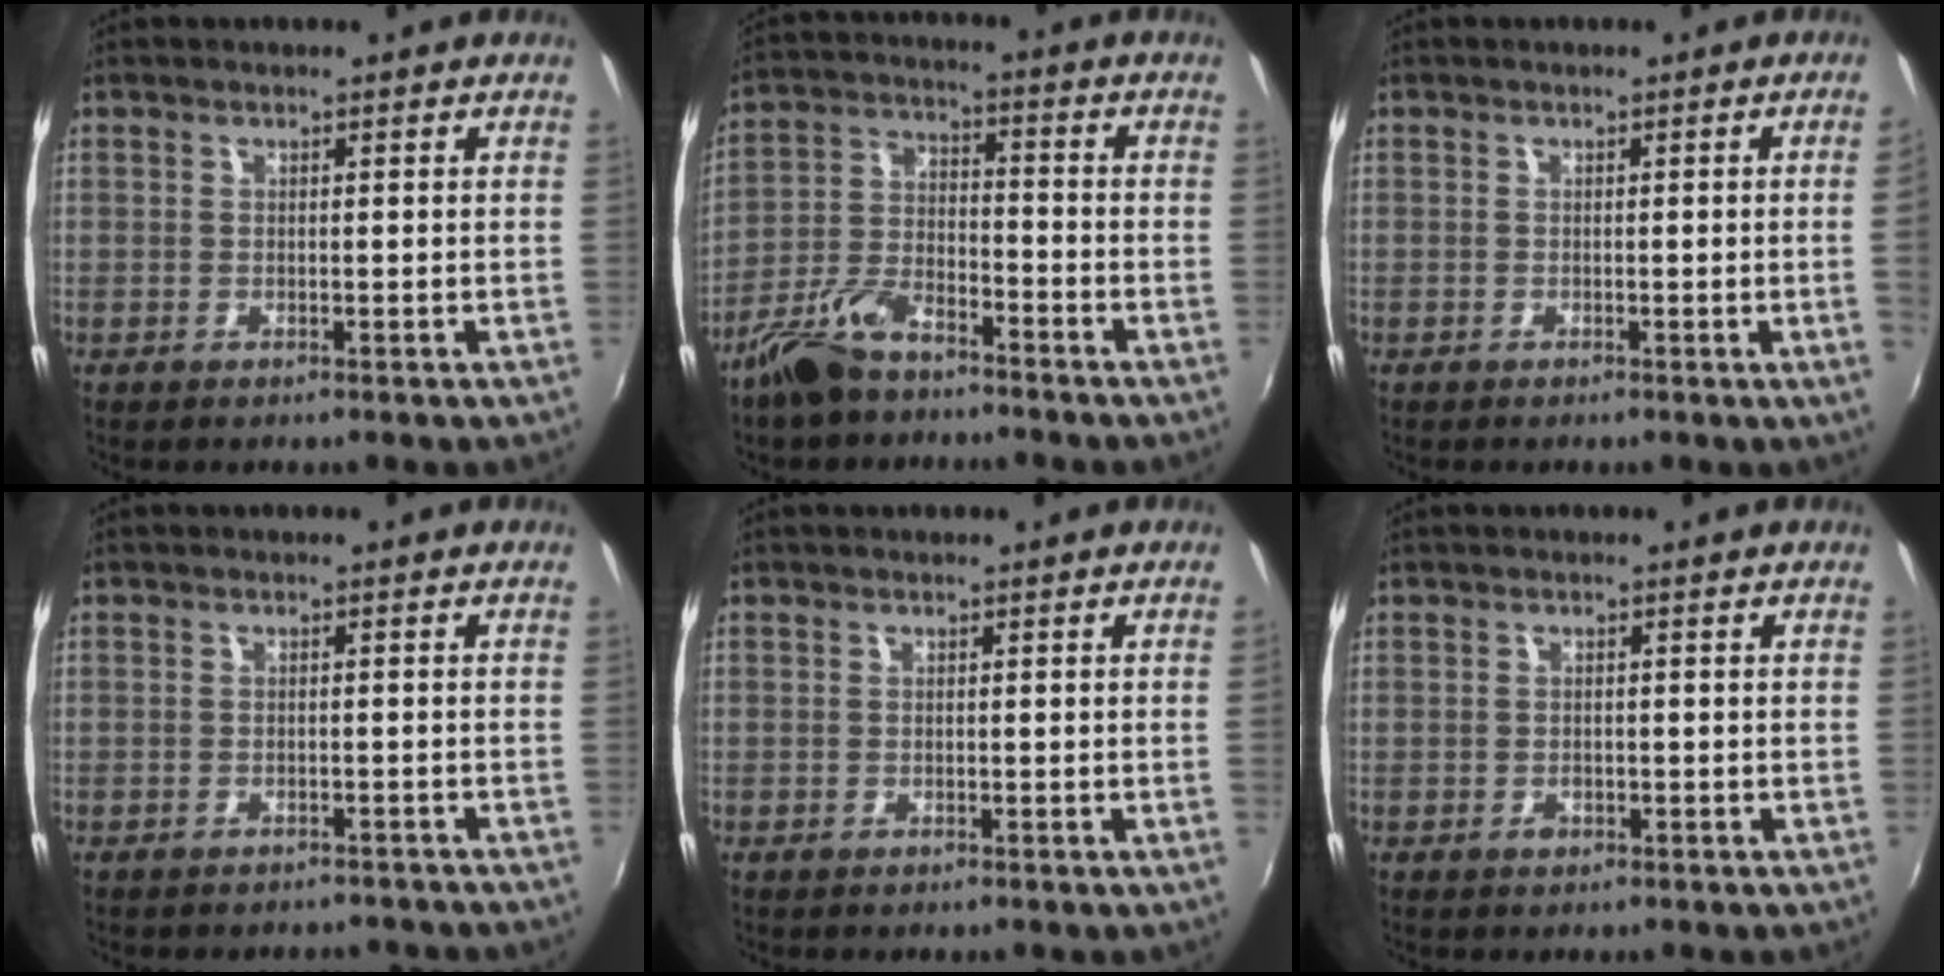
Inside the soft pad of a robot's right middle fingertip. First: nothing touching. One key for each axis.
{"total": 9.4, "fx": -7.0, "fy": 3.9, "fz": 4.9, "tx": -0.105, "ty": 0.004, "tz": -0.133}
{"total": 2.2, "fx": 0.0, "fy": -1.3, "fz": 1.8, "tx": -0.019, "ty": -0.013, "tz": 0.004}
{"total": 6.1, "fx": -5.6, "fy": 1.7, "fz": 1.7, "tx": -0.038, "ty": -0.011, "tz": -0.070}
{"total": 0.5, "fx": 0.0, "fy": -0.3, "fz": 0.4, "tx": -0.001, "ty": -0.002, "tz": -0.001}
{"total": 1.2, "fx": -0.7, "fy": 0.9, "fz": 0.4, "tx": -0.006, "ty": -0.002, "tz": -0.011}